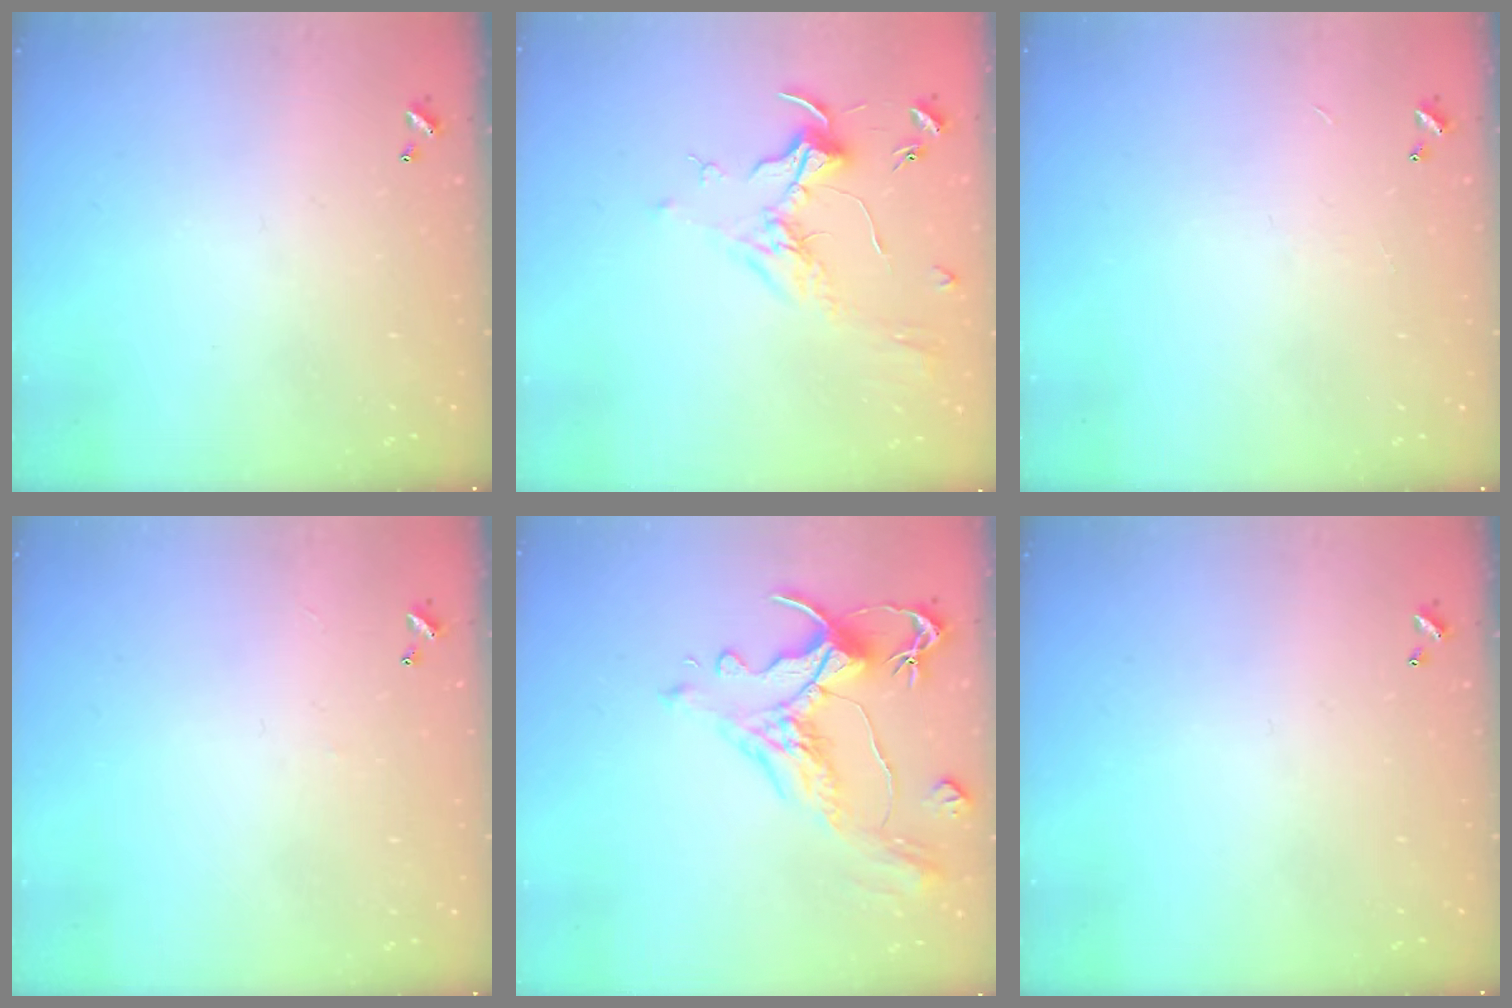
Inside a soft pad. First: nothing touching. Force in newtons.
{"total": 1.7, "press": 1.5, "slide": 0.8}
{"total": 2.2, "press": 2.2, "slide": 0.3}
{"total": 2.3, "press": 2.2, "slide": 0.3}
{"total": 1.5, "press": 0.3, "slide": 1.5}
{"total": 0.0}